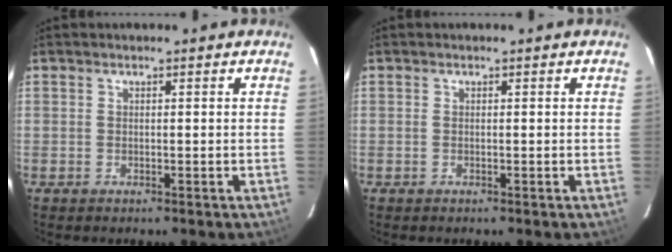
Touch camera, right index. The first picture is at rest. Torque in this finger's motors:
{"motor_torque": [0.02, 0.08, 0.03, 0.01]}